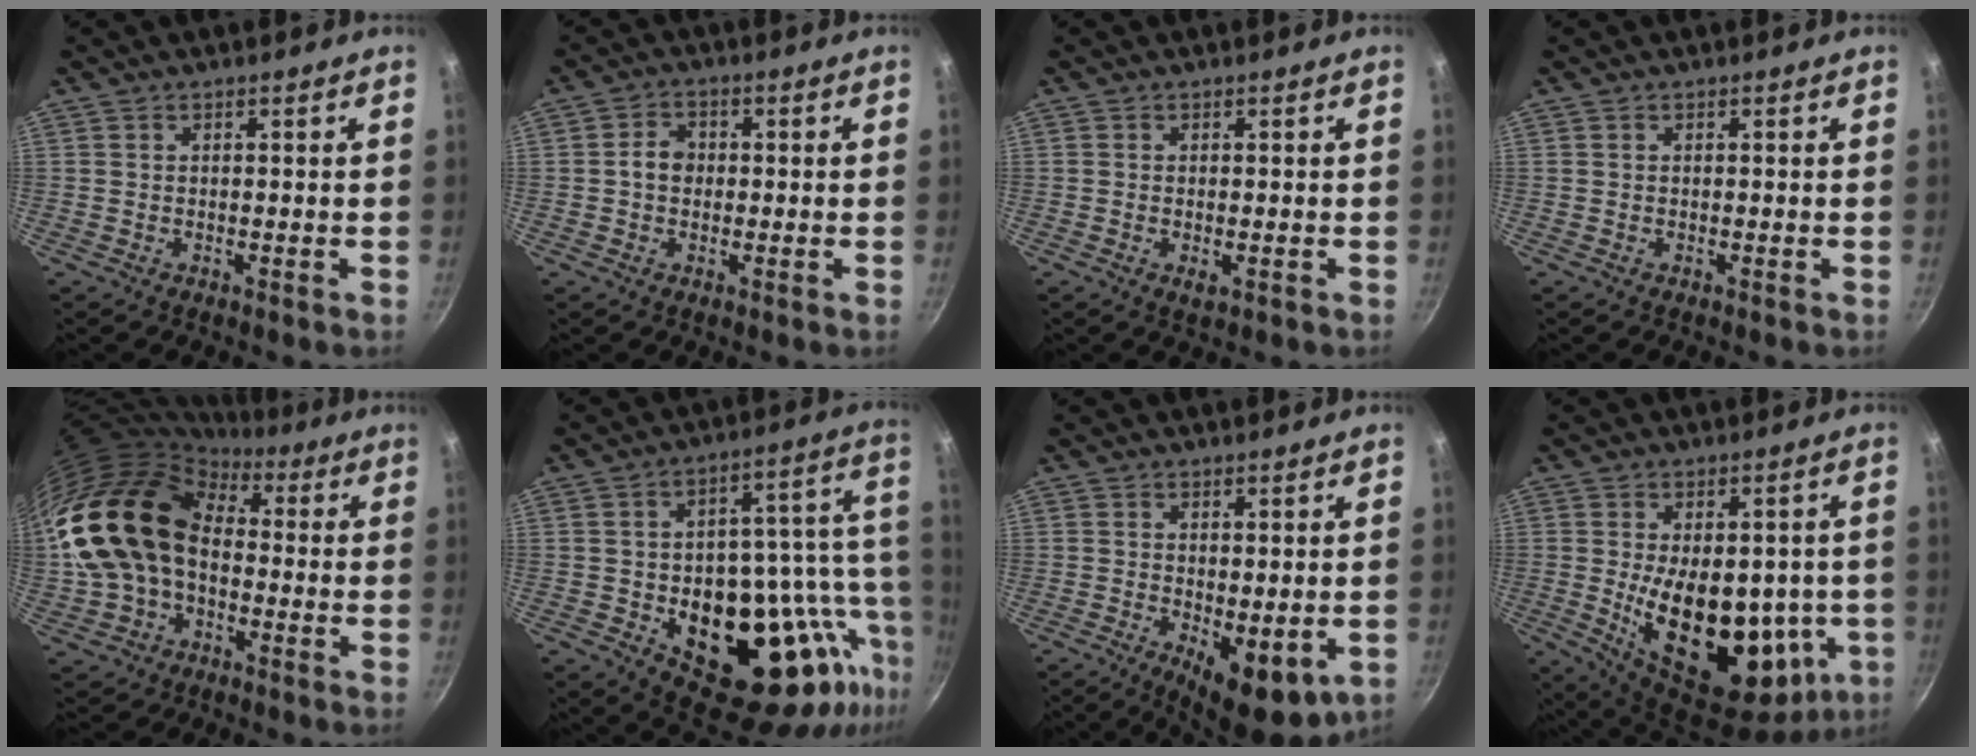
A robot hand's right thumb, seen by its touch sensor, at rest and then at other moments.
{"total": 3.9, "force": [-0.1, 3.1, 2.2], "torque": [-0.023, 0.013, -0.007]}
{"total": 1.7, "force": [-0.5, 0.8, 1.4], "torque": [-0.025, -0.004, -0.007]}
{"total": 0.0}
{"total": 19.8, "force": [0.0, 14.3, 13.7], "torque": [-0.247, 0.050, -0.007]}
{"total": 26.4, "force": [-5.8, 14.3, 21.4], "torque": [-0.245, 0.010, -0.068]}
{"total": 8.7, "force": [-1.2, 3.8, 7.7], "torque": [-0.091, -0.011, -0.004]}
{"total": 22.5, "force": [-2.4, 12.1, 18.8], "torque": [-0.253, -0.023, -0.012]}